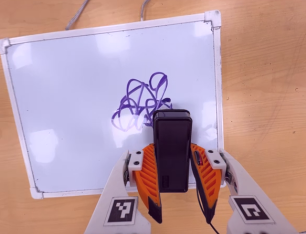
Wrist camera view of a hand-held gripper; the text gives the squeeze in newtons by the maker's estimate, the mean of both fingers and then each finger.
{"total": 3.9, "left": 2.6, "right": 5.2}